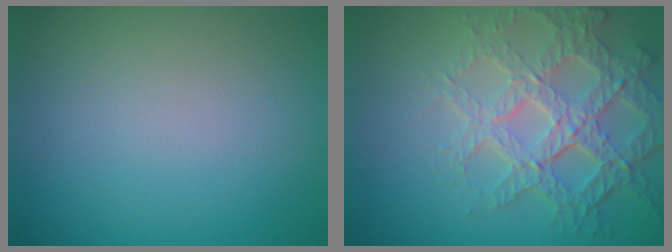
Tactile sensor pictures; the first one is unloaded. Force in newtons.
{"total": 6.9, "press": 5.0, "slide": 4.8}